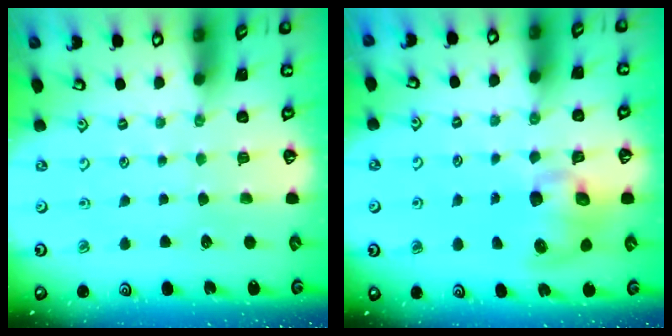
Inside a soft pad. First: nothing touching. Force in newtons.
{"total": 9.4, "press": 9.2, "slide": 1.7}